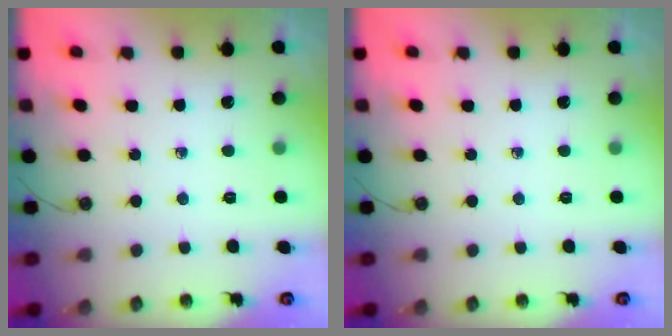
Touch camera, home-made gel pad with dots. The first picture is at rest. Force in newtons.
{"total": 0.0}